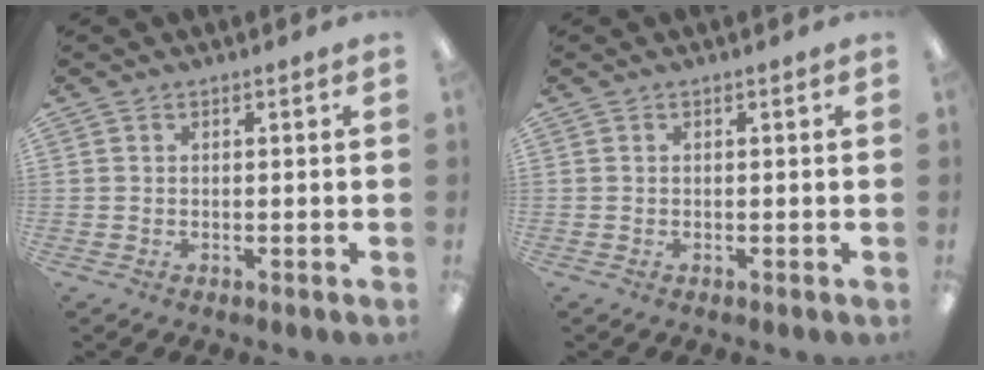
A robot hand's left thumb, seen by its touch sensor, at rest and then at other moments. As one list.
[{"total": 0.0}]